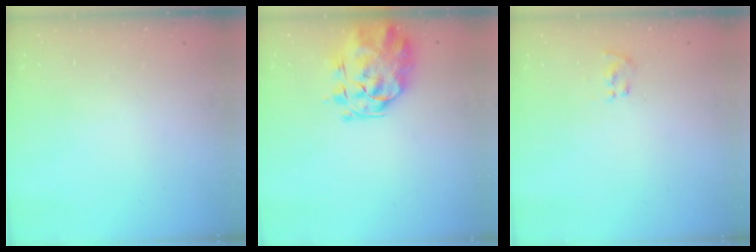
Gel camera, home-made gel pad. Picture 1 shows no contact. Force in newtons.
{"total": 2.5, "press": 2.3, "slide": 1.0}
{"total": 3.0, "press": 2.9, "slide": 0.9}